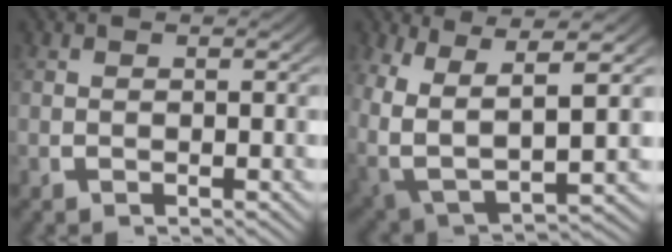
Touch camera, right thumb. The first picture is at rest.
{"total": 11.3, "force": [-1.5, 8.4, 7.4], "torque": [-0.187, -0.068, -0.004]}